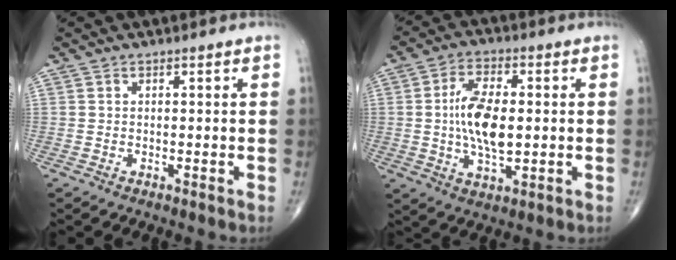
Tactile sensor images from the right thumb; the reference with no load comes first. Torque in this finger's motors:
{"motor_torque": [0.54, 2.66, 1.32, -0.18, 0.13]}